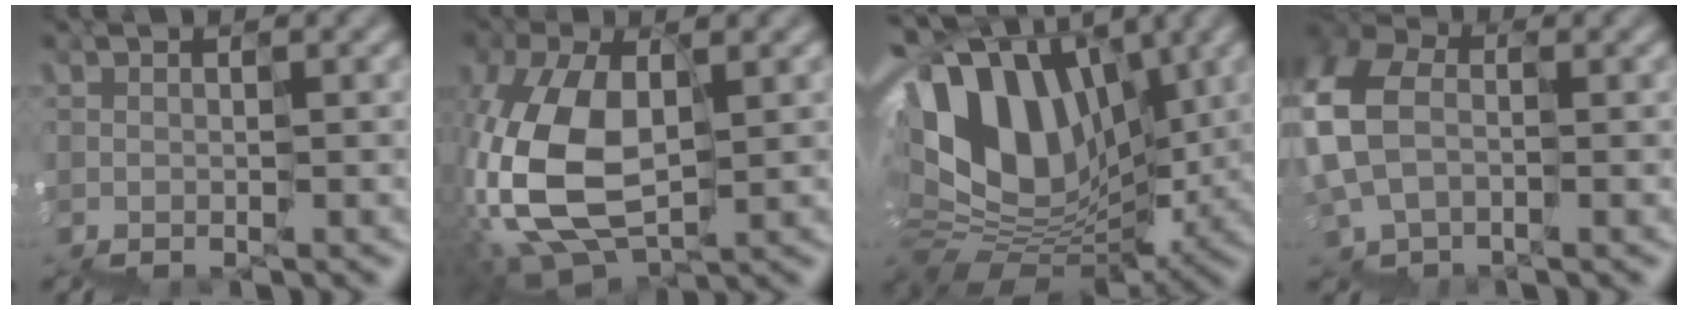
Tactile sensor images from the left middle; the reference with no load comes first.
{"total": 8.6, "force": [0.0, 5.4, 6.7], "torque": [-0.190, 0.014, -0.001]}
{"total": 11.0, "force": [3.8, 7.7, 6.8], "torque": [-0.119, 0.031, 0.059]}
{"total": 5.9, "force": [0.6, 4.9, 3.2], "torque": [-0.103, 0.025, 0.011]}